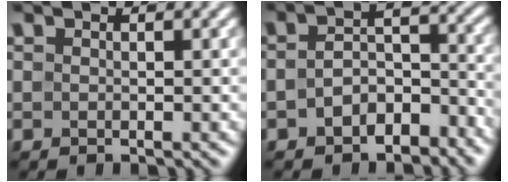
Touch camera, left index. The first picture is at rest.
{"total": 4.8, "force": [-2.6, 2.8, 2.9], "torque": [-0.044, 0.003, -0.050]}